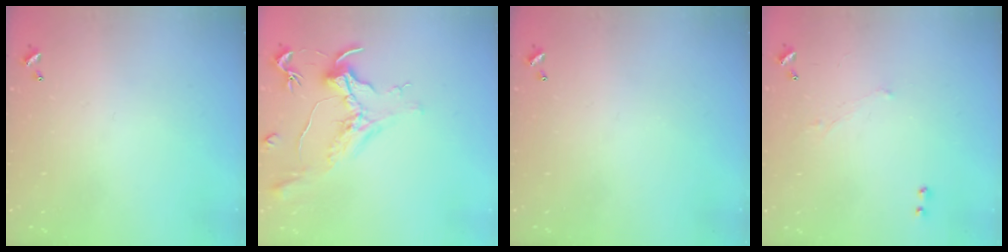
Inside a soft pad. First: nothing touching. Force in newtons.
{"total": 1.5, "press": 1.3, "slide": 0.8}
{"total": 0.0}
{"total": 1.2, "press": 0.8, "slide": 0.9}